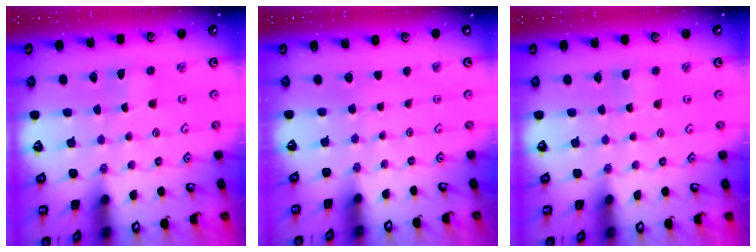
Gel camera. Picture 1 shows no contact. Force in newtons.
{"total": 0.0}
{"total": 1.7, "press": 1.7, "slide": 0.2}